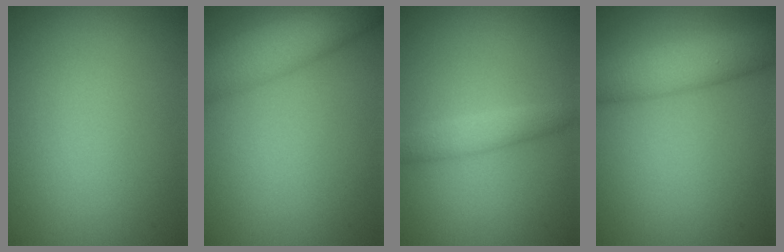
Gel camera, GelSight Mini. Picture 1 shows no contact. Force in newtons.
{"total": 6.8, "press": 6.8, "slide": 0.4}
{"total": 2.2, "press": 2.2, "slide": 0.0}
{"total": 5.4, "press": 5.4, "slide": 0.2}